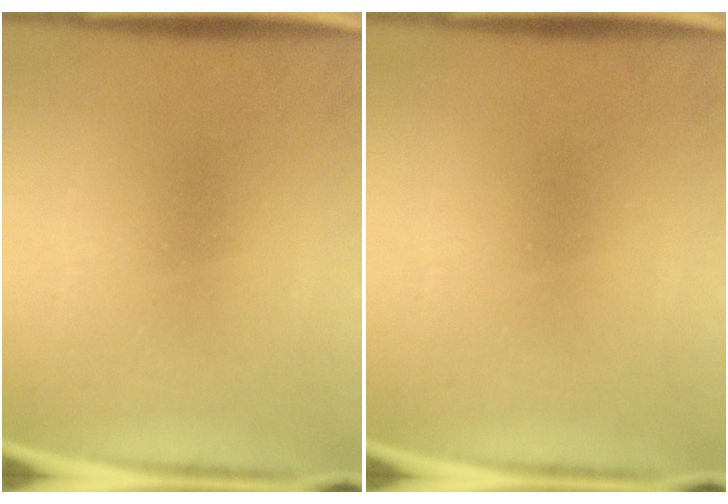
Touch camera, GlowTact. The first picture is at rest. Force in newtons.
{"total": 0.0}